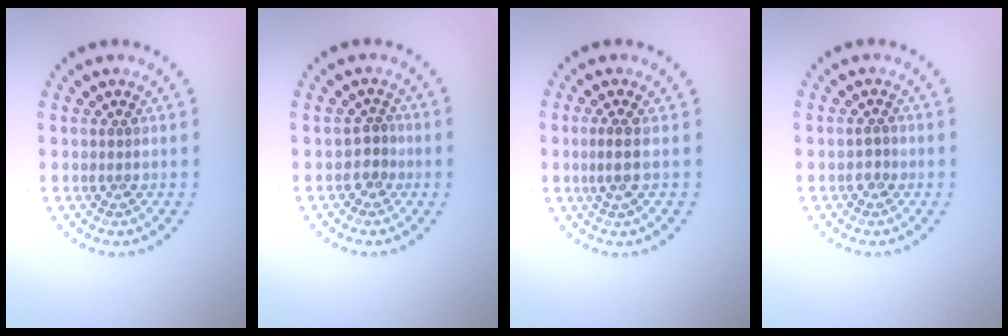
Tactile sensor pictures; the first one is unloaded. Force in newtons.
{"total": 1.6, "press": 1.2, "slide": 1.0}
{"total": 1.8, "press": 1.2, "slide": 1.2}
{"total": 1.0, "press": 0.9, "slide": 0.4}